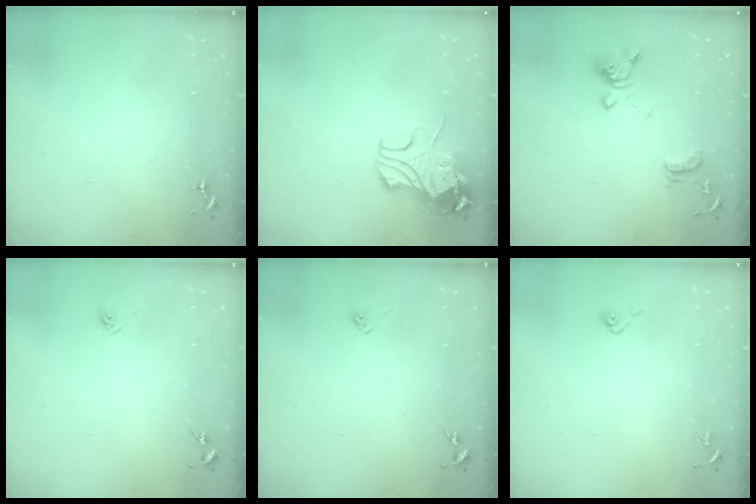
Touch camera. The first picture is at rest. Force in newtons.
{"total": 11.3, "press": 11.2, "slide": 1.6}
{"total": 14.3, "press": 14.2, "slide": 1.5}
{"total": 2.9, "press": 2.6, "slide": 1.4}
{"total": 2.9, "press": 2.6, "slide": 1.4}
{"total": 4.1, "press": 3.7, "slide": 1.7}